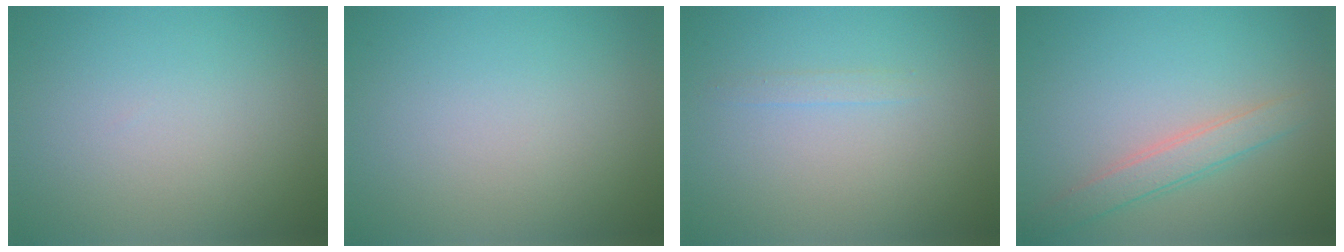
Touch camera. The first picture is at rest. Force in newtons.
{"total": 0.0}
{"total": 0.8, "press": 0.8, "slide": 0.1}
{"total": 2.5, "press": 2.5, "slide": 0.1}